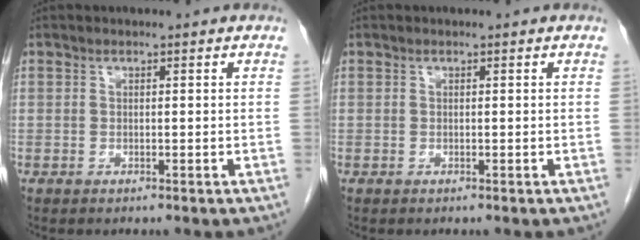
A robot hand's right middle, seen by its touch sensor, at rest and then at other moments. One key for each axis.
{"total": 0.0}